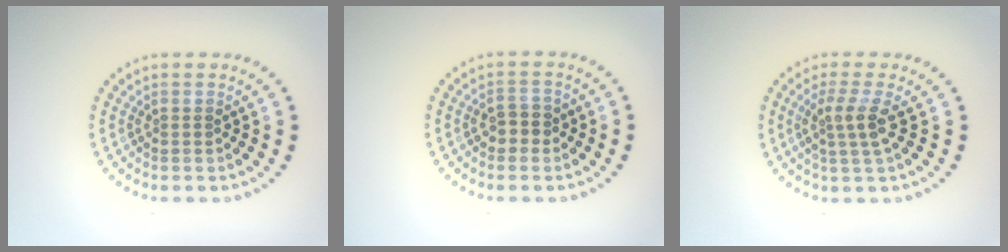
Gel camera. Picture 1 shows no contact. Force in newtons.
{"total": 1.9, "press": 1.7, "slide": 0.7}
{"total": 2.6, "press": 2.0, "slide": 1.6}